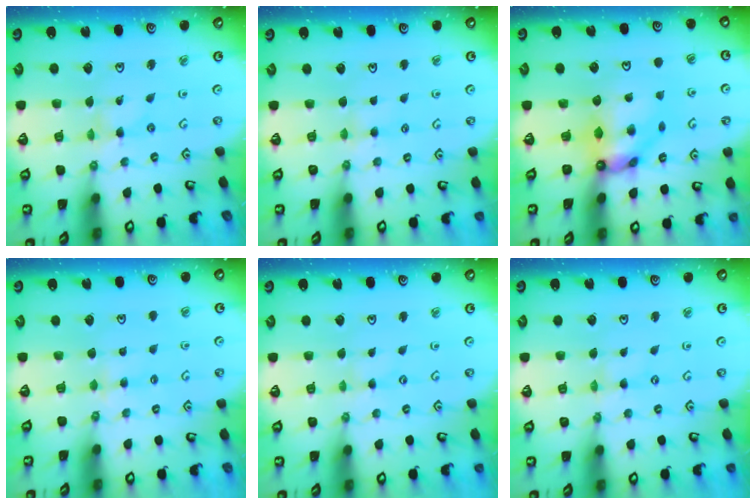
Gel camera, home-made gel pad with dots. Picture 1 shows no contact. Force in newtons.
{"total": 3.7, "press": 3.7, "slide": 0.7}
{"total": 9.7, "press": 9.6, "slide": 1.0}
{"total": 3.4, "press": 3.3, "slide": 0.5}
{"total": 0.0}
{"total": 0.0}